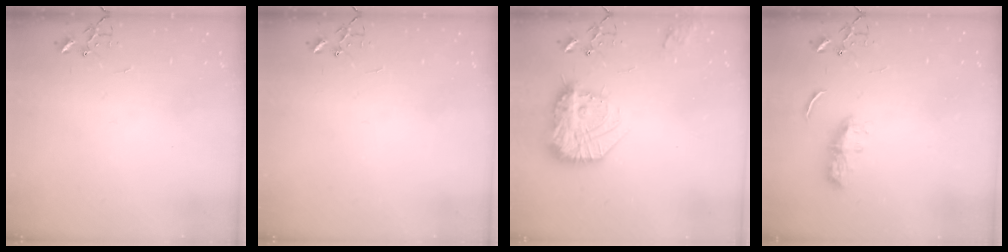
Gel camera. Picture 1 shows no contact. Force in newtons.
{"total": 0.0}
{"total": 20.0, "press": 20.0, "slide": 0.8}
{"total": 6.7, "press": 6.6, "slide": 0.6}